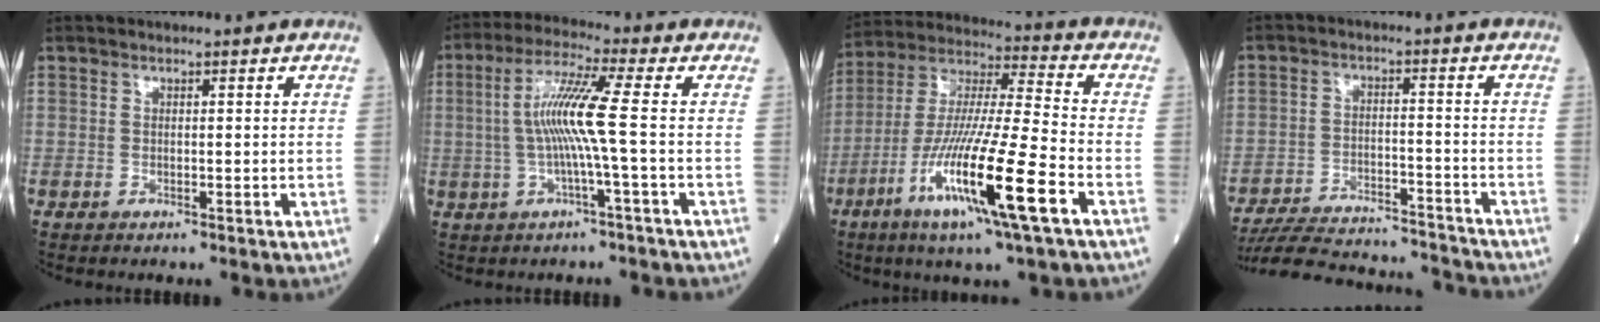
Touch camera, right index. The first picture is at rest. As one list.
[{"total": 8.2, "force": [-0.3, -1.1, 8.2], "torque": [-0.166, 0.014, -0.006]}, {"total": 18.7, "force": [-7.8, 0.2, 17.1], "torque": [-0.352, -0.034, -0.147]}, {"total": 17.0, "force": [-16.3, 2.4, 4.2], "torque": [-0.087, 0.001, -0.240]}]